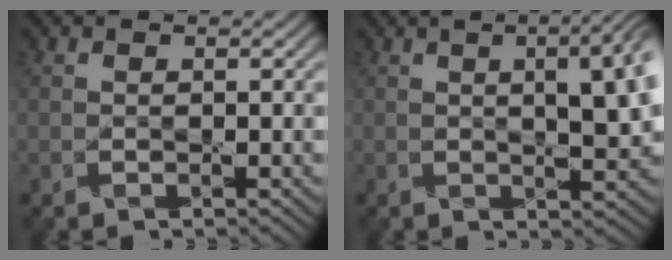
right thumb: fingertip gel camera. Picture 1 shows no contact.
{"total": 7.9, "force": [1.5, 2.7, 7.3], "torque": [-0.085, 0.016, 0.014]}